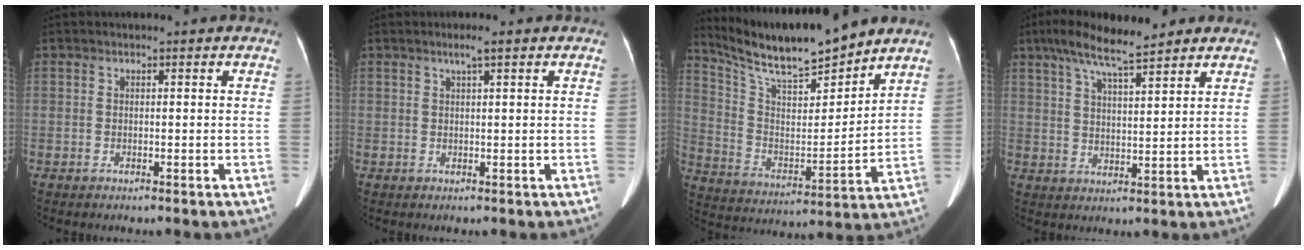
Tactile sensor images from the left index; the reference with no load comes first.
{"total": 1.8, "force": [1.1, -0.1, 1.5], "torque": [-0.029, 0.004, 0.019]}
{"total": 15.5, "force": [13.8, 1.2, 6.9], "torque": [-0.139, -0.003, 0.253]}
{"total": 10.2, "force": [7.7, 1.6, 6.6], "torque": [-0.114, 0.027, 0.131]}